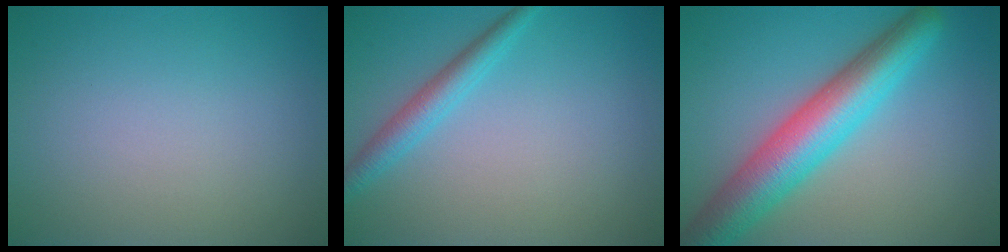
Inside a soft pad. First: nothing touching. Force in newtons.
{"total": 2.6, "press": 2.5, "slide": 0.1}
{"total": 8.0, "press": 8.0, "slide": 0.1}